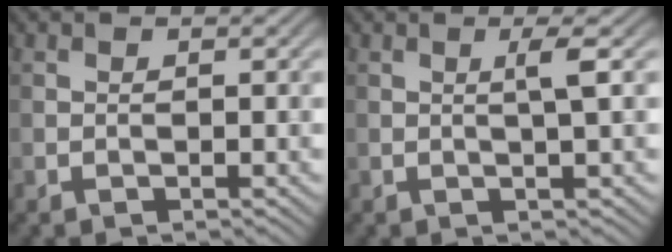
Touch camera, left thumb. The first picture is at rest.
{"total": 1.8, "force": [0.4, -0.2, 1.7], "torque": [-0.037, 0.007, 0.006]}